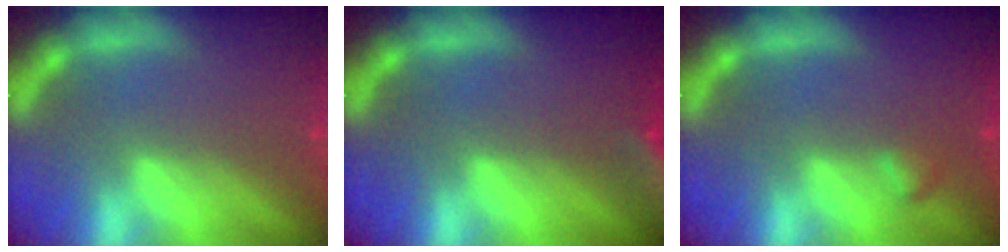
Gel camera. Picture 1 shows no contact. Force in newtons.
{"total": 8.0}
{"total": 0.9}